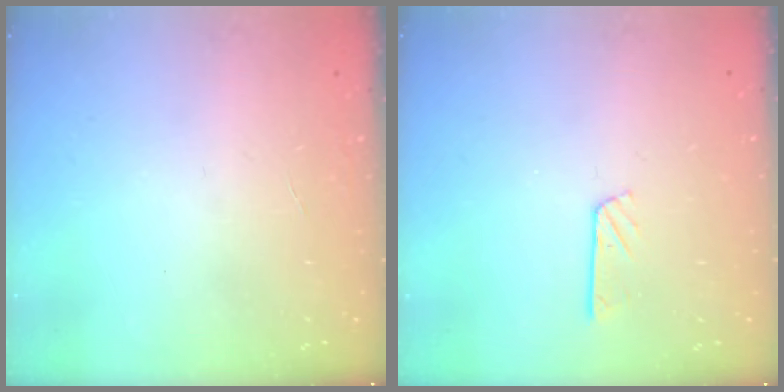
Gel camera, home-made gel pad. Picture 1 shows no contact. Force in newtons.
{"total": 2.8, "press": 2.8, "slide": 0.2}